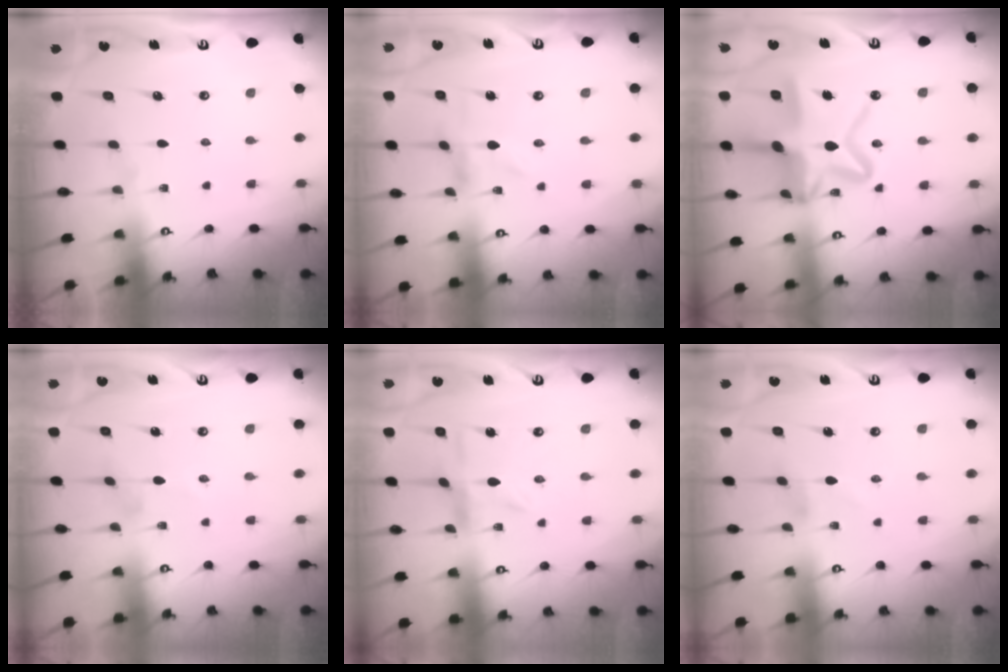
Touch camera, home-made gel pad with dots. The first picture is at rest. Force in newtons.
{"total": 0.0}
{"total": 18.4, "press": 18.3, "slide": 1.7}
{"total": 0.5, "press": 0.5, "slide": 0.1}
{"total": 1.3, "press": 1.2, "slide": 0.4}
{"total": 0.0}